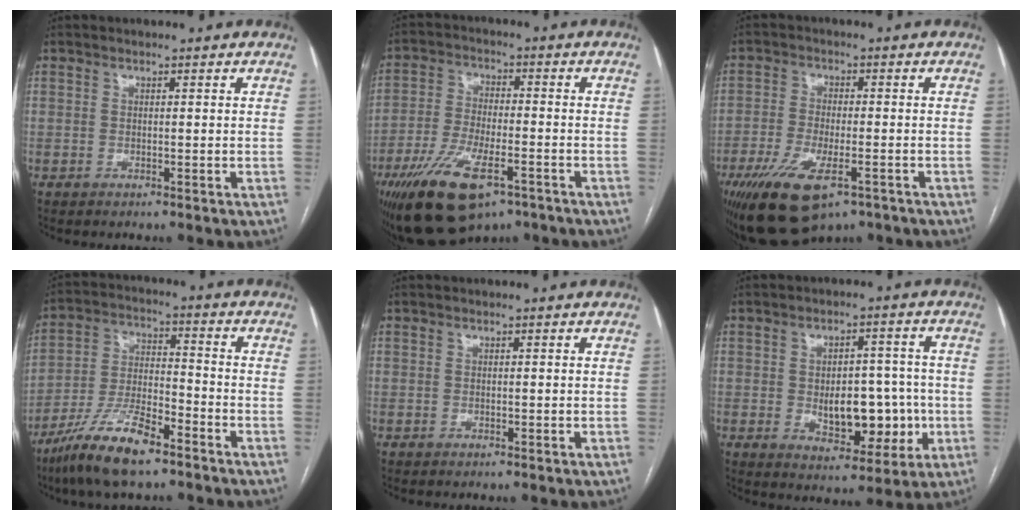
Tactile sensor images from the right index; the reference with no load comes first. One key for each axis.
{"total": 14.2, "fx": -8.2, "fy": 5.1, "fz": 10.3, "tx": -0.201, "ty": -0.013, "tz": -0.135}
{"total": 11.8, "fx": -6.8, "fy": 4.3, "fz": 8.5, "tx": -0.157, "ty": -0.017, "tz": -0.111}
{"total": 12.6, "fx": -8.7, "fy": 2.8, "fz": 8.6, "tx": -0.175, "ty": -0.013, "tz": -0.161}
{"total": 0.0}
{"total": 10.6, "fx": -1.4, "fy": 6.1, "fz": 8.5, "tx": -0.111, "ty": 0.013, "tz": -0.008}